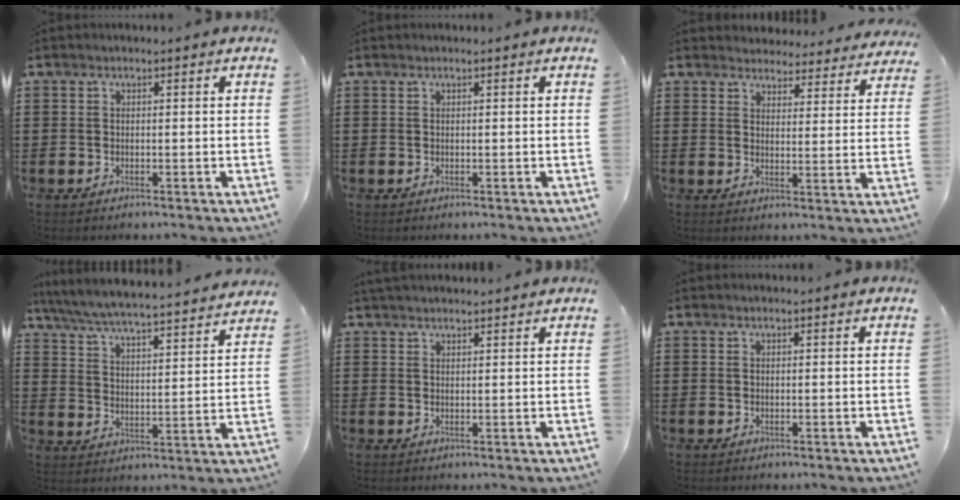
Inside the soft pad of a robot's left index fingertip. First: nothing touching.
{"total": 0.0}
{"total": 4.1, "force": [4.1, 0.5, 0.1], "torque": [-0.014, -0.026, 0.071]}
{"total": 5.4, "force": [5.2, -0.4, 1.6], "torque": [-0.056, -0.042, 0.083]}
{"total": 1.9, "force": [1.8, 0.1, 0.3], "torque": [-0.010, 0.001, 0.036]}
{"total": 0.5, "force": [0.3, 0.0, 0.4], "torque": [-0.008, -0.001, 0.007]}